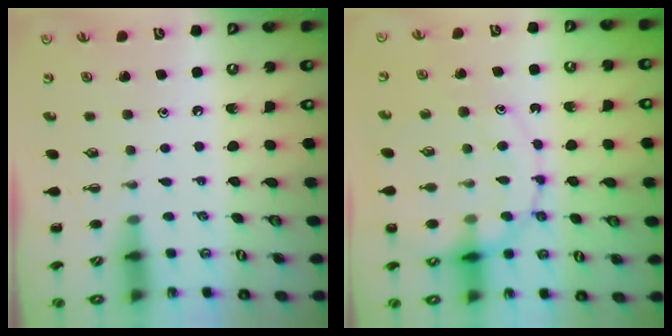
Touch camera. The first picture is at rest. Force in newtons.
{"total": 15.5, "press": 15.2, "slide": 3.0}